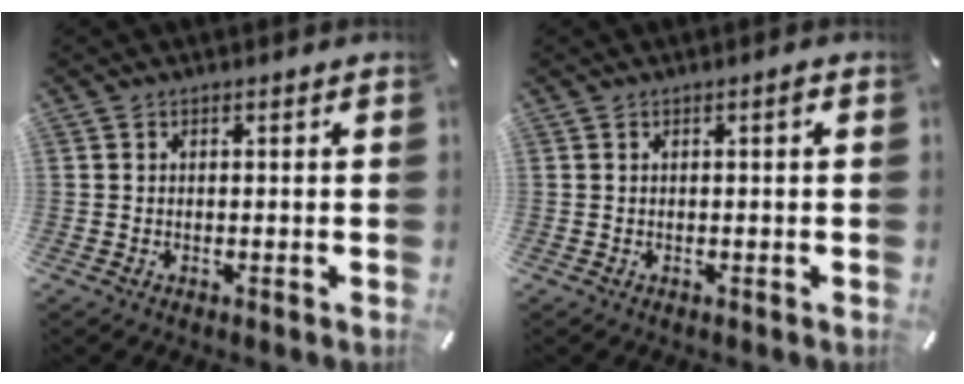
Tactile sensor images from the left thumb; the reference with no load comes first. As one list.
[{"total": 1.1, "force": [0.2, 0.2, 1.1], "torque": [-0.020, 0.003, 0.002]}]